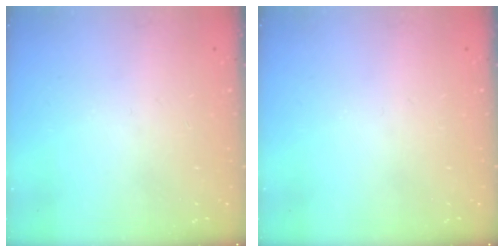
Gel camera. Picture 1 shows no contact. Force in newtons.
{"total": 0.0}